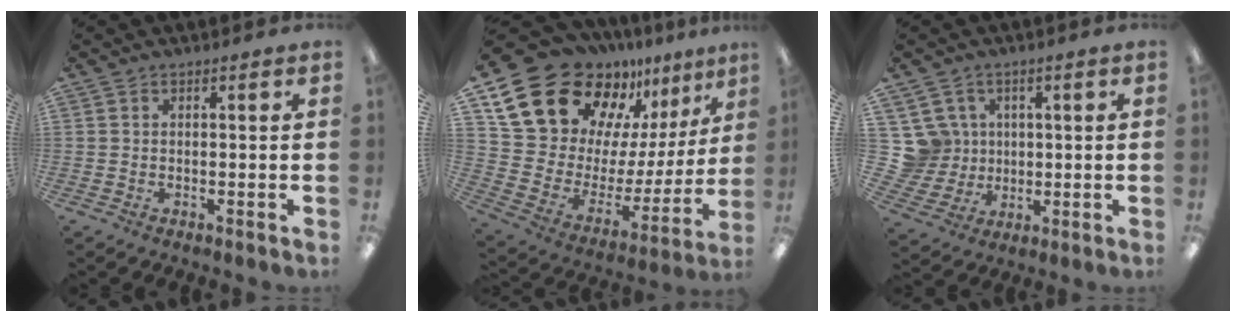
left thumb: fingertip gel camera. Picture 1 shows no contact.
{"total": 23.9, "force": [17.8, 12.4, 10.0], "torque": [-0.184, -0.127, 0.334]}
{"total": 9.6, "force": [3.0, 9.0, 1.5], "torque": [-0.069, -0.006, 0.069]}